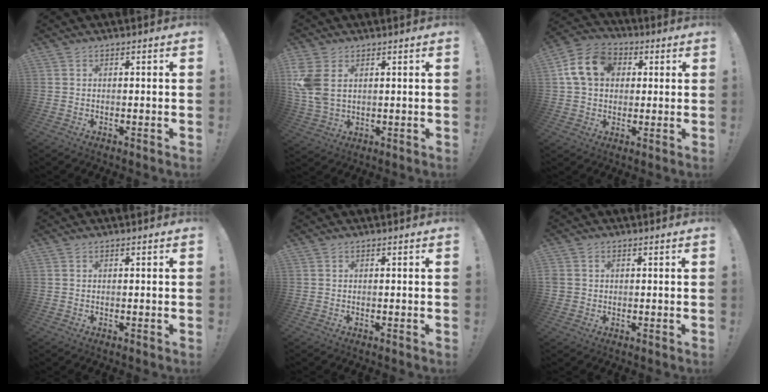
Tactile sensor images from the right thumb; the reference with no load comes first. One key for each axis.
{"total": 8.4, "fx": 2.6, "fy": 5.5, "fz": 5.8, "tx": -0.118, "ty": -0.011, "tz": 0.052}
{"total": 14.1, "fx": 3.8, "fy": 11.1, "fz": 7.9, "tx": -0.125, "ty": 0.007, "tz": 0.078}
{"total": 0.0}
{"total": 0.0}
{"total": 2.3, "fx": 0.5, "fy": 2.1, "fz": 0.7, "tx": -0.013, "ty": 0.004, "tz": 0.012}